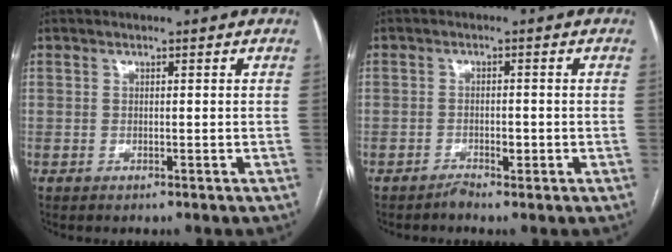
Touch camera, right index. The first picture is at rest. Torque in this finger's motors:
{"motor_torque": [-0.03, 0.01, -0.02, 0.00]}